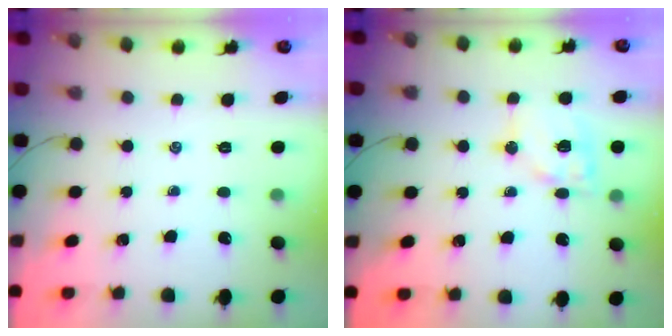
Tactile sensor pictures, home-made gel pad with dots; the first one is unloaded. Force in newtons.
{"total": 11.4, "press": 11.3, "slide": 1.9}